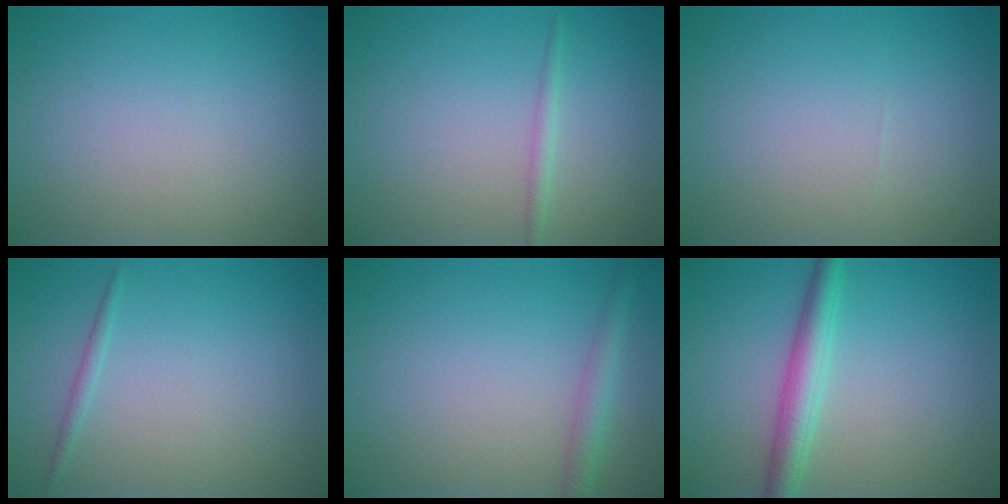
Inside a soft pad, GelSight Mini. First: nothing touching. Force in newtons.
{"total": 1.0, "press": 1.0, "slide": 0.1}
{"total": 0.0}
{"total": 0.8, "press": 0.8, "slide": 0.1}
{"total": 2.0, "press": 2.0, "slide": 0.1}
{"total": 3.4, "press": 3.4, "slide": 0.0}